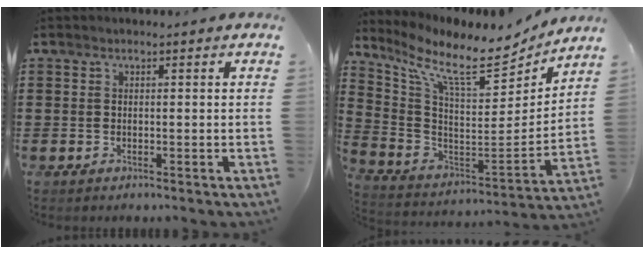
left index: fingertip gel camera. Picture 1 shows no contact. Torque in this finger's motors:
{"motor_torque": [2.14, 0.00, 0.66, 0.14]}